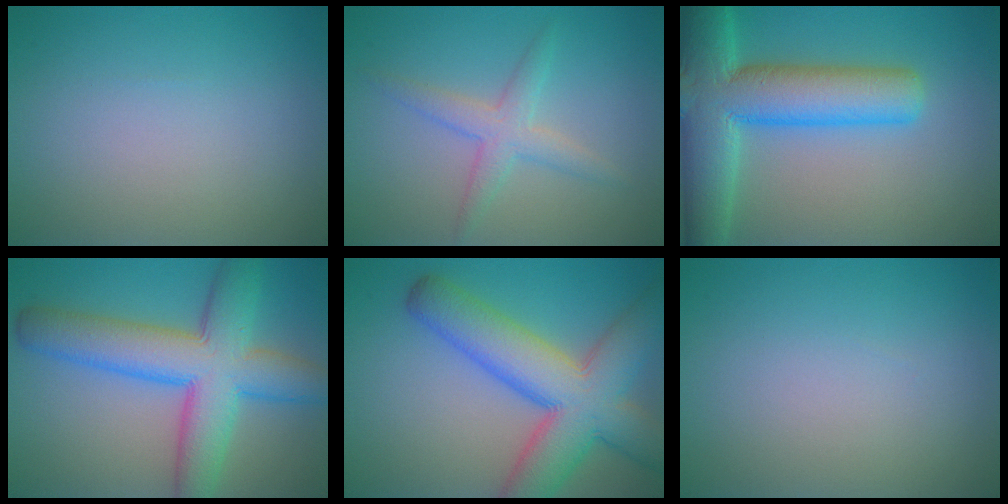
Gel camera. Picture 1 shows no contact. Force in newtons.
{"total": 2.7, "press": 2.7, "slide": 0.1}
{"total": 10.7, "press": 10.7, "slide": 0.5}
{"total": 9.5, "press": 9.4, "slide": 0.3}
{"total": 10.1, "press": 10.1, "slide": 0.5}
{"total": 0.0}